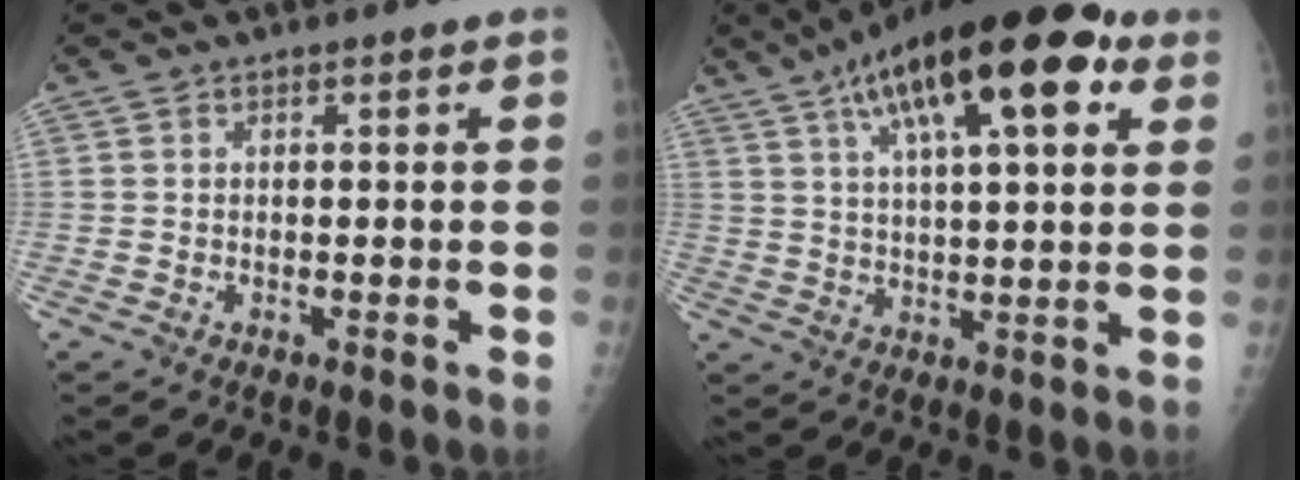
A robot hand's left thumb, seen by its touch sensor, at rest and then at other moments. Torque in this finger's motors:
{"motor_torque": [0.44, 0.51, 1.70, -1.07, 0.48]}